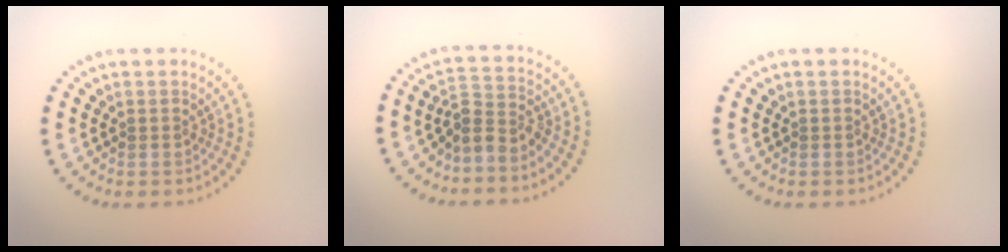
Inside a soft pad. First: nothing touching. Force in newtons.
{"total": 2.6, "press": 2.0, "slide": 1.7}
{"total": 0.0}